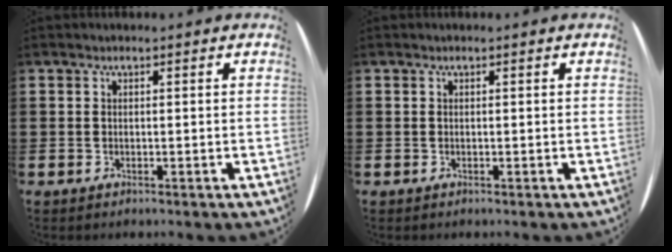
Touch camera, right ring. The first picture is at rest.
{"total": 0.0}